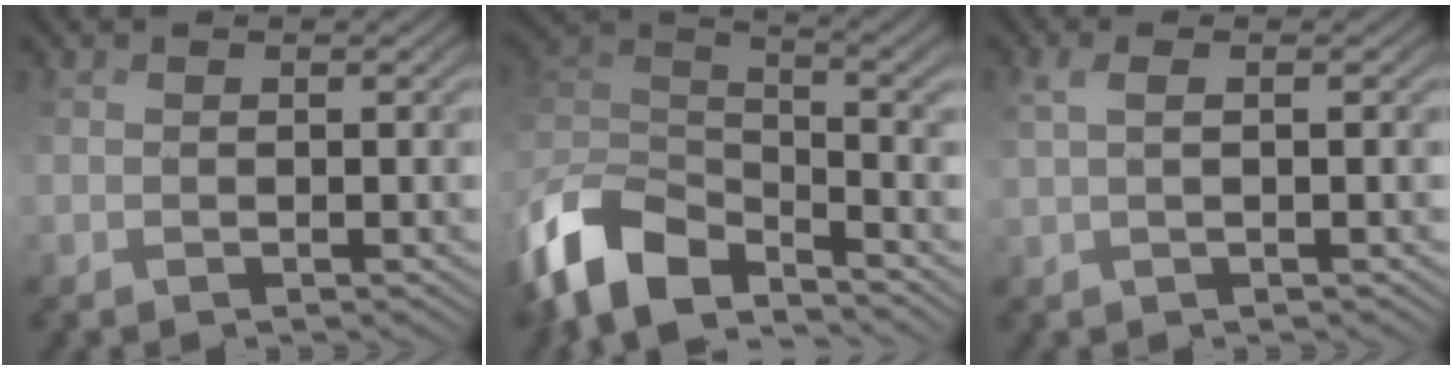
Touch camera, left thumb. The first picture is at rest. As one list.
[{"total": 7.9, "force": [-4.9, 2.6, 5.6], "torque": [-0.107, 0.009, -0.111]}, {"total": 1.8, "force": [1.1, -1.1, 0.8], "torque": [-0.008, 0.013, 0.023]}]